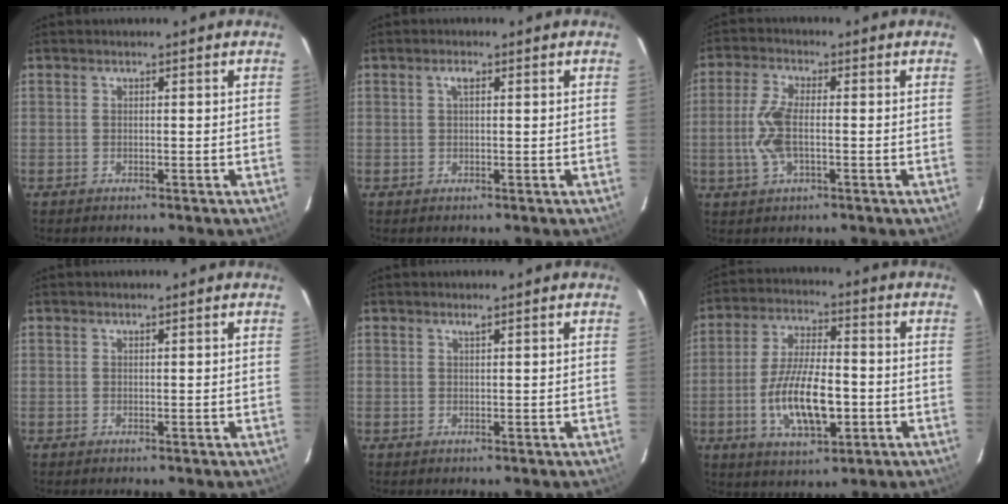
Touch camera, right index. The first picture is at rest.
{"total": 1.5, "force": [0.5, 0.8, 1.2], "torque": [-0.022, 0.007, 0.007]}
{"total": 7.1, "force": [-1.0, 2.7, 6.4], "torque": [-0.141, 0.003, -0.022]}
{"total": 0.0}
{"total": 0.5, "force": [0.4, -0.1, 0.3], "torque": [-0.006, 0.001, 0.007]}
{"total": 13.1, "force": [-3.3, 5.0, 11.6], "torque": [-0.230, -0.006, -0.054]}